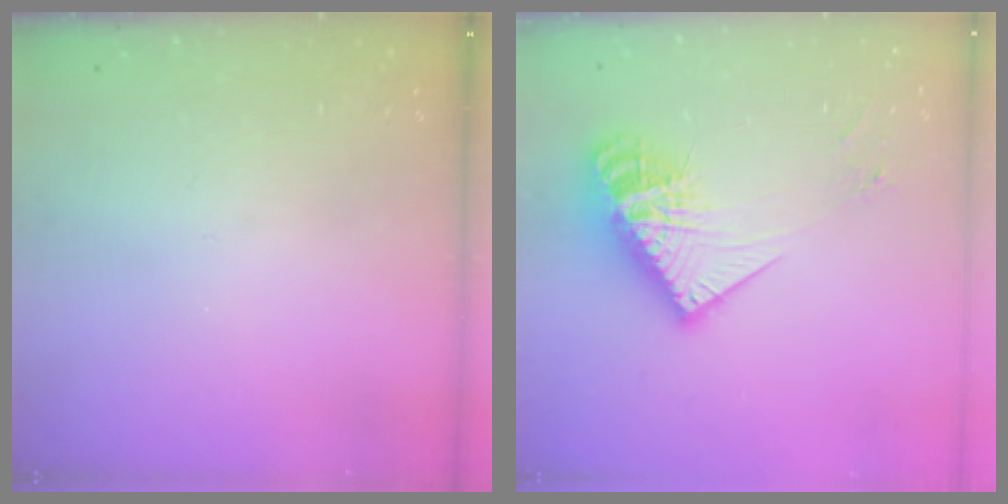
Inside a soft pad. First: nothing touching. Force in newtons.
{"total": 16.6, "press": 16.5, "slide": 1.5}